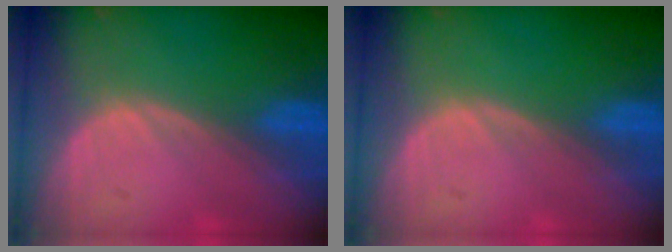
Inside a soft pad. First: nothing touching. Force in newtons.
{"total": 0.0}